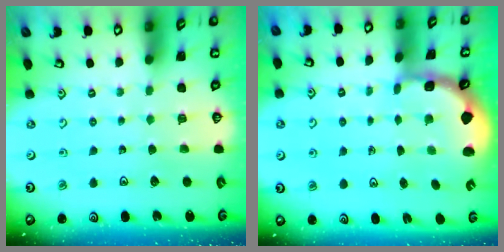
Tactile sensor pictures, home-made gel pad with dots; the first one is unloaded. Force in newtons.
{"total": 1.7, "press": 1.6, "slide": 0.5}